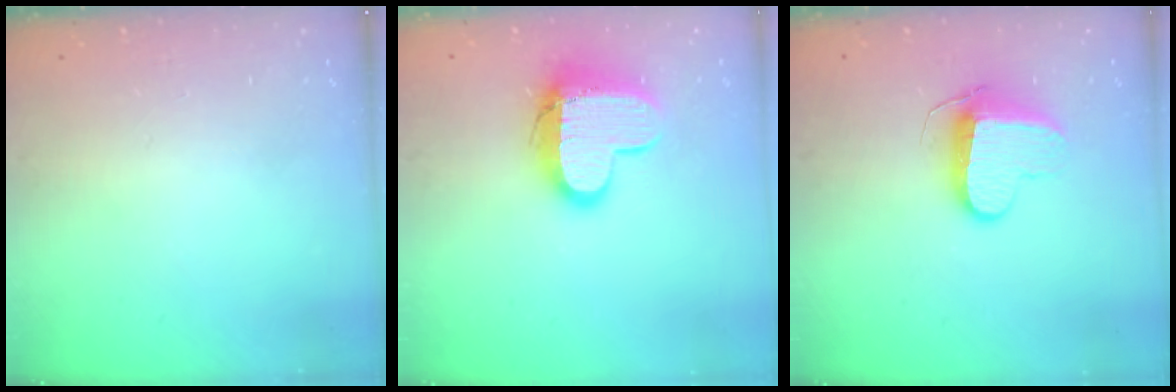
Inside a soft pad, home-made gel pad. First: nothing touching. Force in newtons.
{"total": 12.7, "press": 12.7, "slide": 0.9}
{"total": 9.9, "press": 9.9, "slide": 0.3}